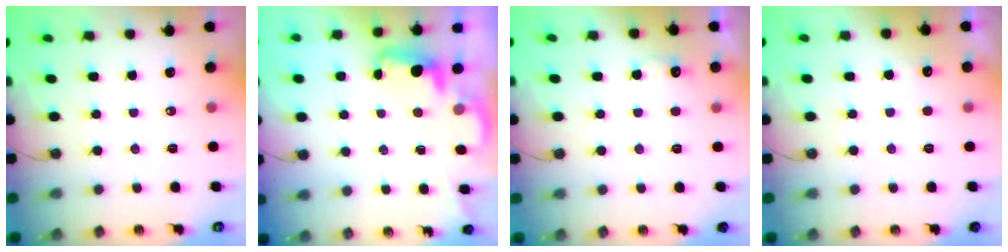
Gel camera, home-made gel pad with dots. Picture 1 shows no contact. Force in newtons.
{"total": 2.2, "press": 2.2, "slide": 0.5}
{"total": 4.7, "press": 4.5, "slide": 1.1}
{"total": 3.9, "press": 3.8, "slide": 1.1}